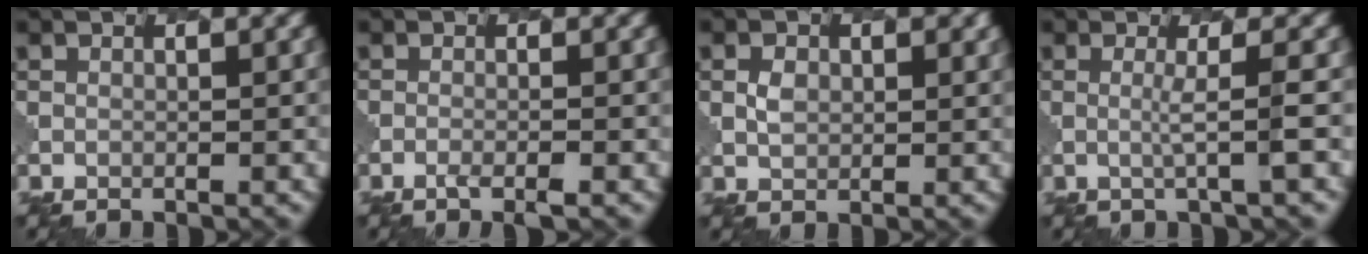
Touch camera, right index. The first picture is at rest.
{"total": 1.6, "force": [-0.9, 0.4, 1.3], "torque": [-0.020, 0.001, -0.021]}
{"total": 1.6, "force": [0.7, 1.3, 0.7], "torque": [-0.014, -0.001, 0.013]}
{"total": 1.9, "force": [0.1, 0.2, 1.8], "torque": [-0.030, -0.003, -0.005]}